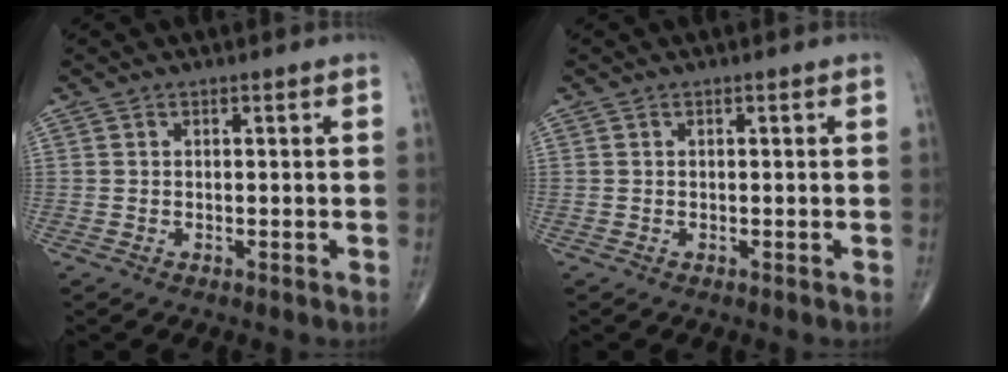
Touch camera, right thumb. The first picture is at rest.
{"total": 0.0}